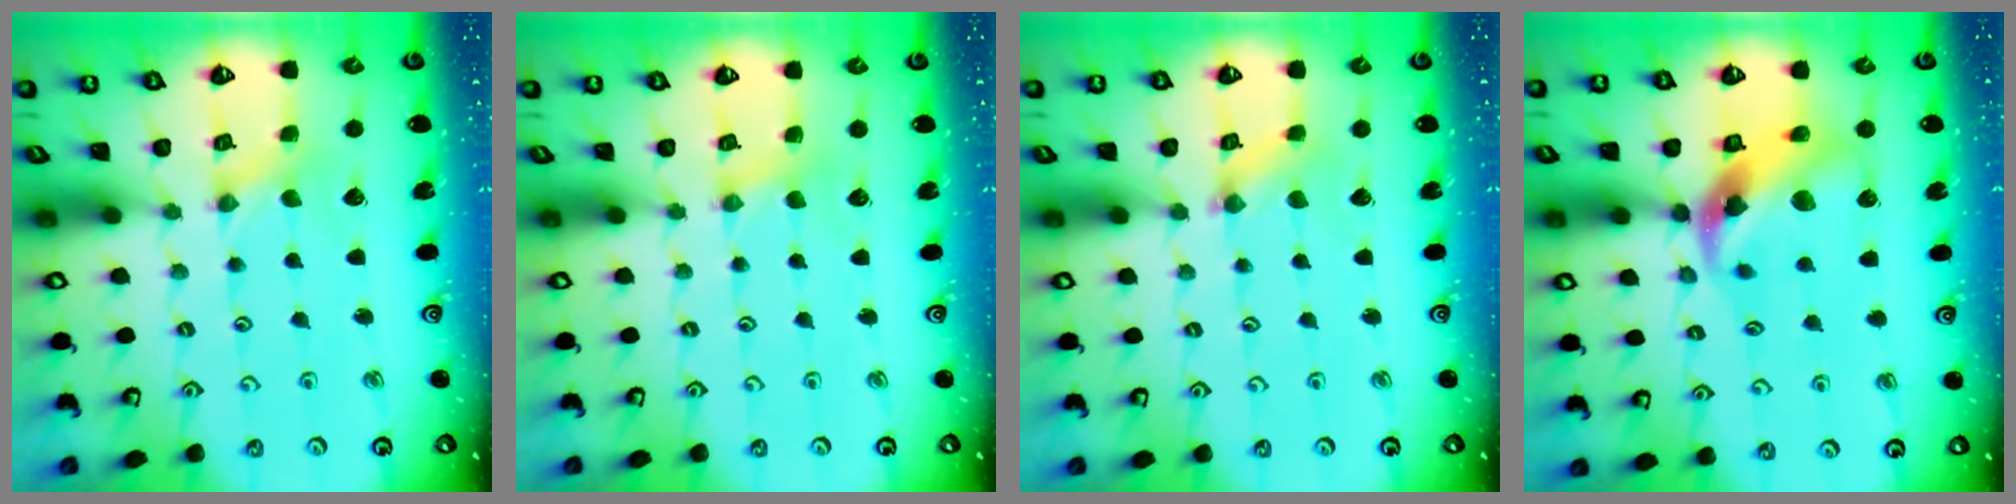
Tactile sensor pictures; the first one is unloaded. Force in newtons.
{"total": 2.0, "press": 2.0, "slide": 0.3}
{"total": 1.4, "press": 1.4, "slide": 0.3}
{"total": 12.9, "press": 12.7, "slide": 1.7}